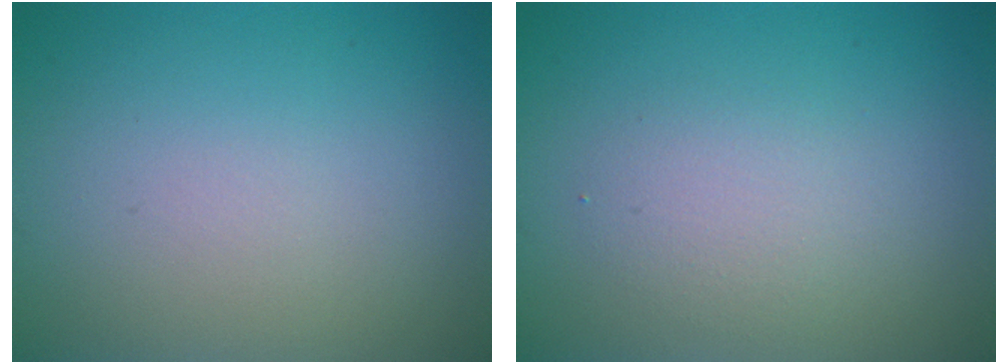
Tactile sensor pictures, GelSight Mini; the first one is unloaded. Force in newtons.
{"total": 2.1, "press": 2.1, "slide": 0.0}